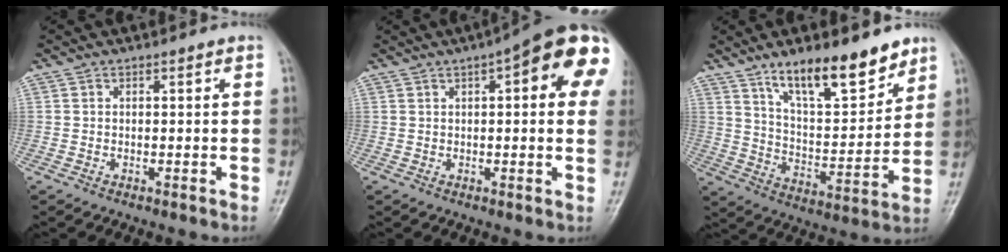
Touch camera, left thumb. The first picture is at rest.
{"total": 16.2, "force": [5.6, 4.7, 14.4], "torque": [-0.175, 0.009, 0.059]}
{"total": 15.7, "force": [11.0, 5.1, 9.9], "torque": [-0.125, -0.072, 0.193]}